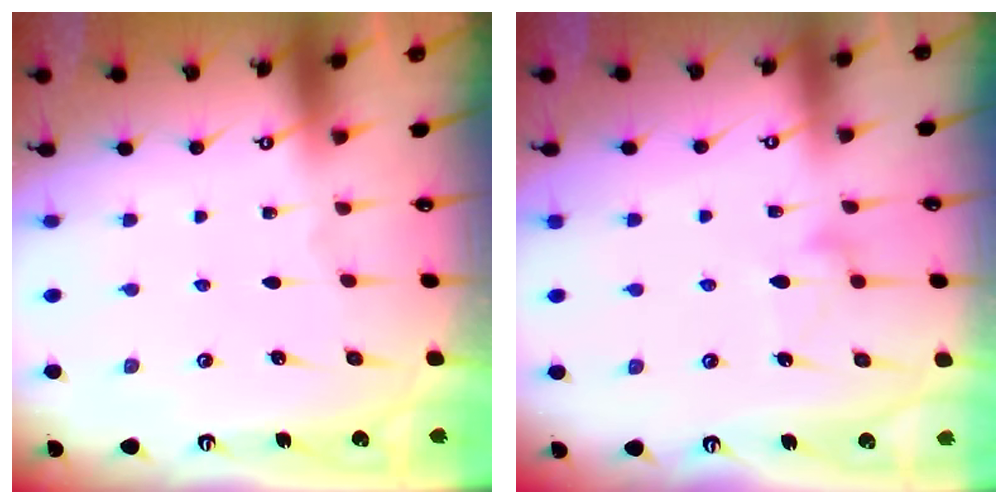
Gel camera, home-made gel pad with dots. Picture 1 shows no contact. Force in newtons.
{"total": 9.7, "press": 9.7, "slide": 0.5}